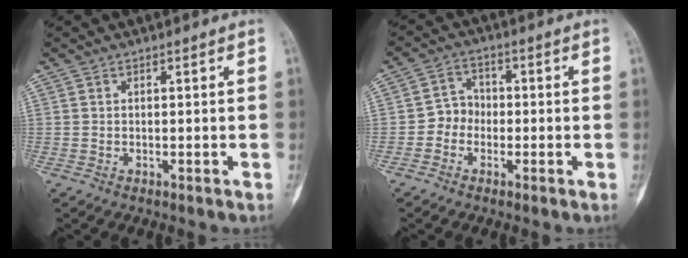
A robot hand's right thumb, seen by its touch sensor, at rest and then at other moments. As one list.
[{"total": 4.4, "force": [-1.4, 3.9, 1.5], "torque": [-0.001, 0.018, -0.037]}]